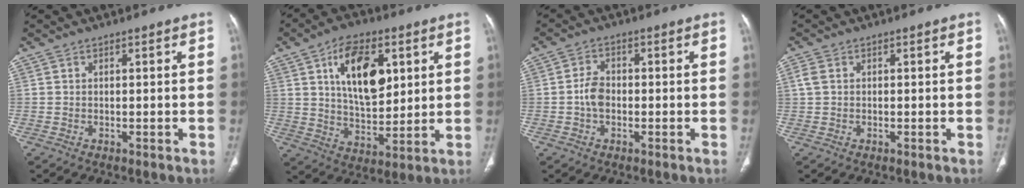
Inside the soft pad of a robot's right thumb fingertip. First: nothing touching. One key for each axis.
{"total": 15.3, "fx": 5.2, "fy": 8.4, "fz": 11.7, "tx": -0.161, "ty": -0.022, "tz": 0.096}
{"total": 3.9, "fx": -0.8, "fy": 2.7, "fz": 2.6, "tx": -0.044, "ty": 0.012, "tz": -0.020}
{"total": 1.8, "fx": 0.3, "fy": 1.4, "fz": 1.1, "tx": -0.034, "ty": 0.003, "tz": 0.004}